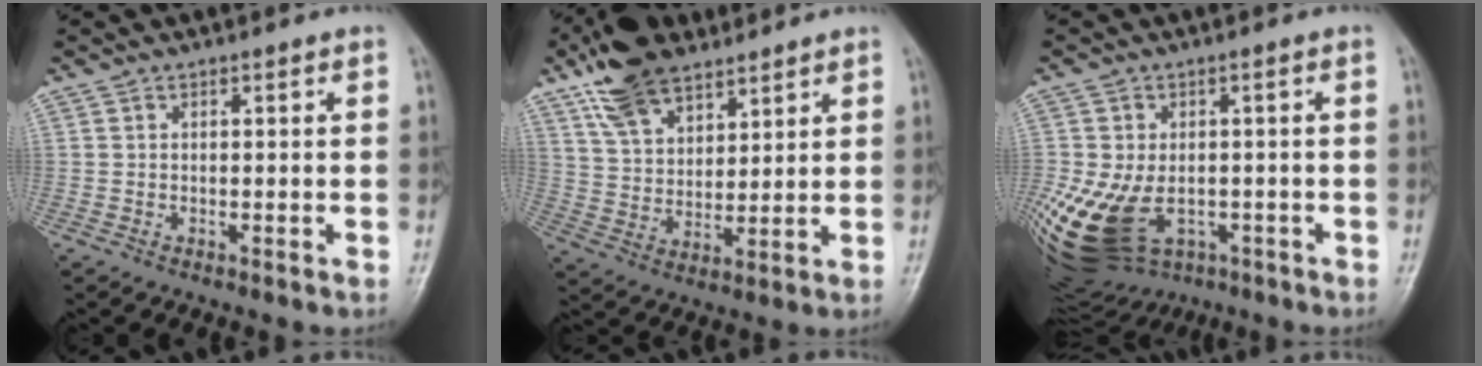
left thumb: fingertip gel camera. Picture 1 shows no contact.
{"total": 14.1, "force": [9.2, 7.3, 7.7], "torque": [-0.112, -0.025, 0.173]}
{"total": 21.7, "force": [-6.6, 15.0, 14.1], "torque": [-0.343, -0.002, -0.086]}